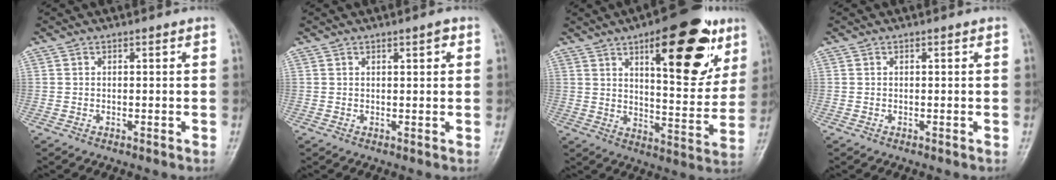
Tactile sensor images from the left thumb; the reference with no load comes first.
{"total": 1.9, "force": [0.9, 0.6, 1.6], "torque": [-0.019, -0.001, 0.011]}
{"total": 22.4, "force": [10.6, 8.5, 17.8], "torque": [-0.203, -0.039, 0.152]}
{"total": 0.0}